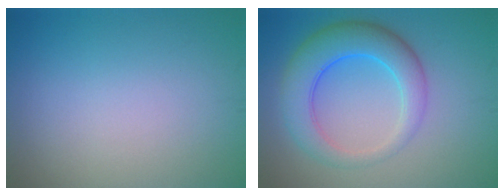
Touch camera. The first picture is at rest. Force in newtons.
{"total": 6.2, "press": 6.2, "slide": 0.3}